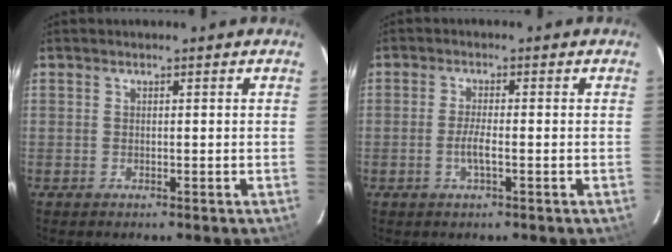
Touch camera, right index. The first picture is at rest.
{"total": 2.9, "force": [-1.0, 0.2, 2.7], "torque": [-0.053, -0.004, -0.020]}